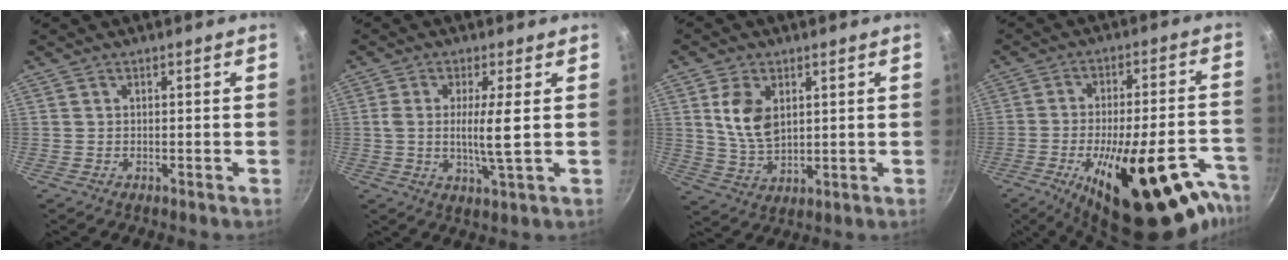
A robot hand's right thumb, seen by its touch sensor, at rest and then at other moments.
{"total": 6.2, "force": [0.3, 0.3, 6.2], "torque": [-0.131, -0.011, 0.003]}
{"total": 8.7, "force": [2.5, 5.4, 6.4], "torque": [-0.114, -0.019, 0.055]}
{"total": 27.4, "force": [-14.6, 10.0, 20.8], "torque": [-0.249, 0.056, -0.209]}